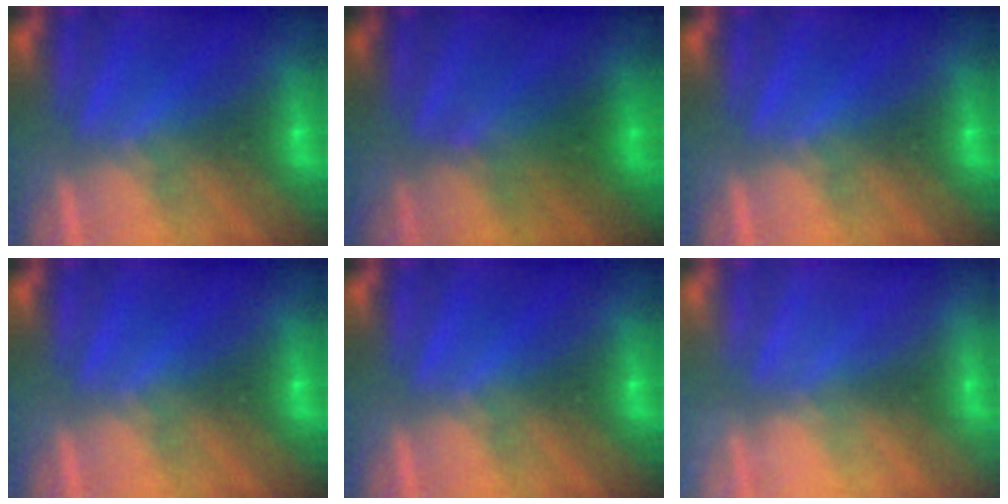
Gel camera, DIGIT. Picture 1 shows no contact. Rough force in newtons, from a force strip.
{"total": 3.2}
{"total": 0.0}
{"total": 0.0}
{"total": 0.0}
{"total": 2.0}